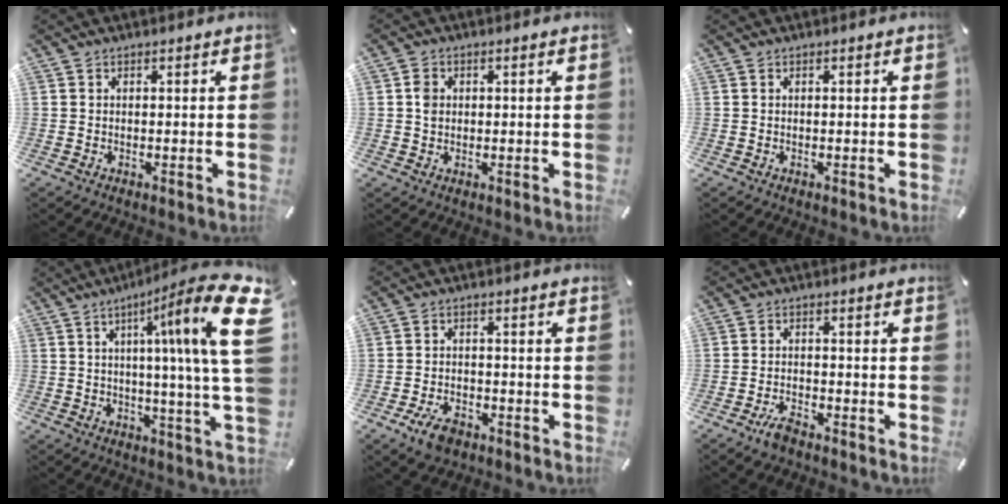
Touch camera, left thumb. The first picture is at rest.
{"total": 2.6, "force": [0.4, 2.0, 1.5], "torque": [-0.025, 0.005, 0.004]}
{"total": 0.0}
{"total": 23.3, "force": [6.5, 1.6, 22.3], "torque": [-0.326, -0.050, 0.082]}
{"total": 5.5, "force": [-3.2, 3.4, 3.0], "torque": [-0.064, 0.014, -0.060]}
{"total": 3.6, "force": [-2.8, 1.3, 1.8], "torque": [-0.041, 0.012, -0.057]}